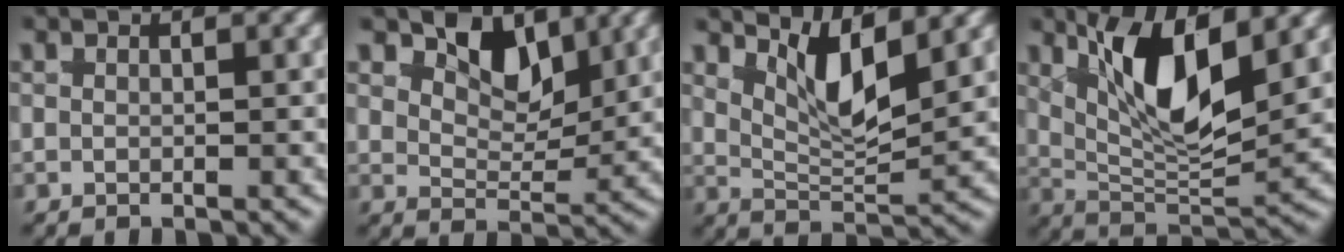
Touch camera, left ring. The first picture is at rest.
{"total": 7.1, "force": [3.3, 4.6, 4.3], "torque": [-0.084, -0.010, 0.050]}
{"total": 5.7, "force": [2.5, 2.6, 4.5], "torque": [-0.076, -0.011, 0.037]}
{"total": 8.3, "force": [2.7, 3.5, 7.0], "torque": [-0.129, -0.006, 0.045]}